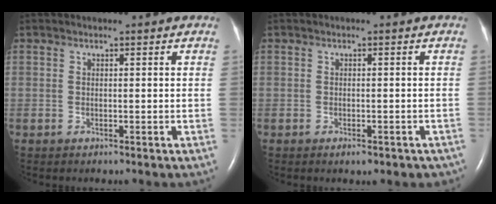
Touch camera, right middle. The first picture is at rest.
{"total": 4.1, "force": [-3.1, 1.6, 2.0], "torque": [-0.017, -0.003, -0.031]}